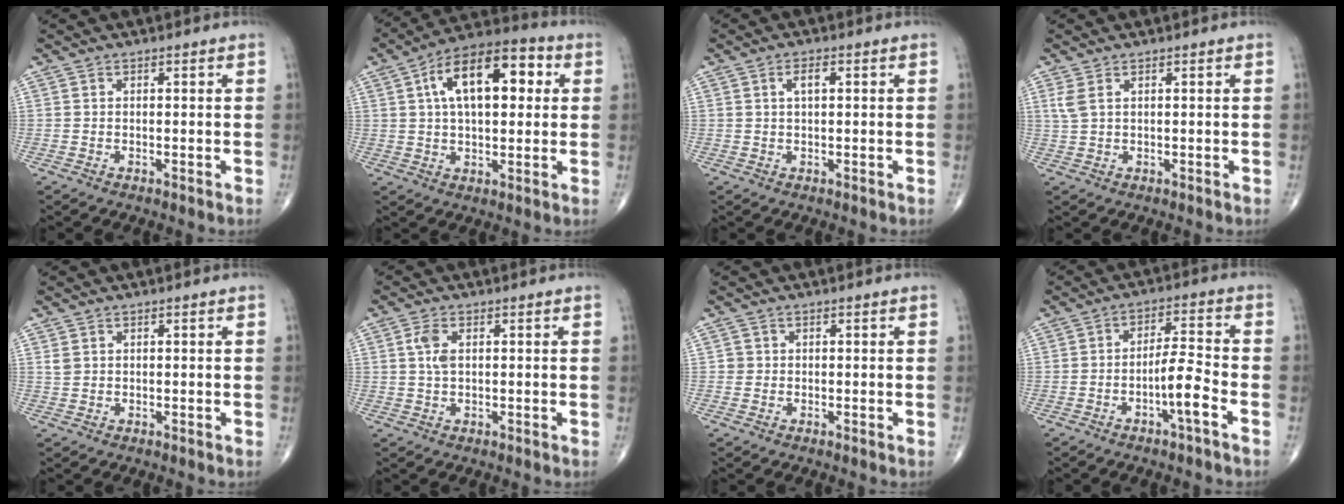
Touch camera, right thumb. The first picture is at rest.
{"total": 16.9, "force": [4.2, 8.4, 14.0], "torque": [-0.206, 0.024, 0.060]}
{"total": 2.7, "force": [0.8, 1.1, 2.3], "torque": [-0.043, 0.003, 0.015]}
{"total": 2.3, "force": [1.1, 0.9, 1.8], "torque": [-0.047, 0.007, 0.031]}
{"total": 1.3, "force": [0.6, 1.0, 0.6], "torque": [-0.008, 0.001, 0.014]}
{"total": 3.4, "force": [0.8, 1.8, 2.8], "torque": [-0.066, 0.002, 0.014]}
{"total": 1.1, "force": [0.0, 1.1, 0.1], "torque": [0.007, 0.004, -0.001]}
{"total": 6.6, "force": [-3.0, 0.6, 5.8], "torque": [-0.107, 0.028, -0.053]}